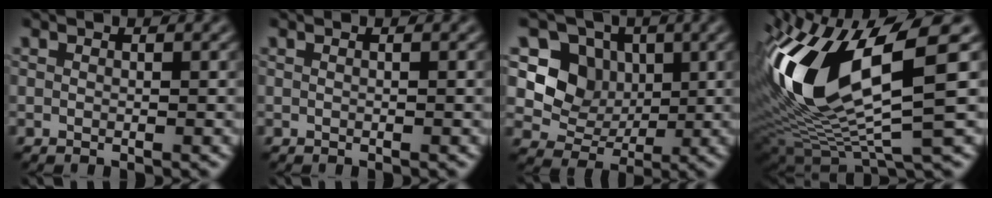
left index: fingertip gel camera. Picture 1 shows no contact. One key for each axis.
{"total": 0.7, "fx": 0.1, "fy": 0.3, "fz": 0.6, "tx": -0.007, "ty": 0.000, "tz": -0.006}
{"total": 4.9, "fx": 0.8, "fy": 4.4, "fz": 1.9, "tx": -0.033, "ty": -0.007, "tz": 0.005}
{"total": 13.8, "fx": 3.1, "fy": 5.0, "fz": 12.5, "tx": -0.269, "ty": -0.005, "tz": 0.063}